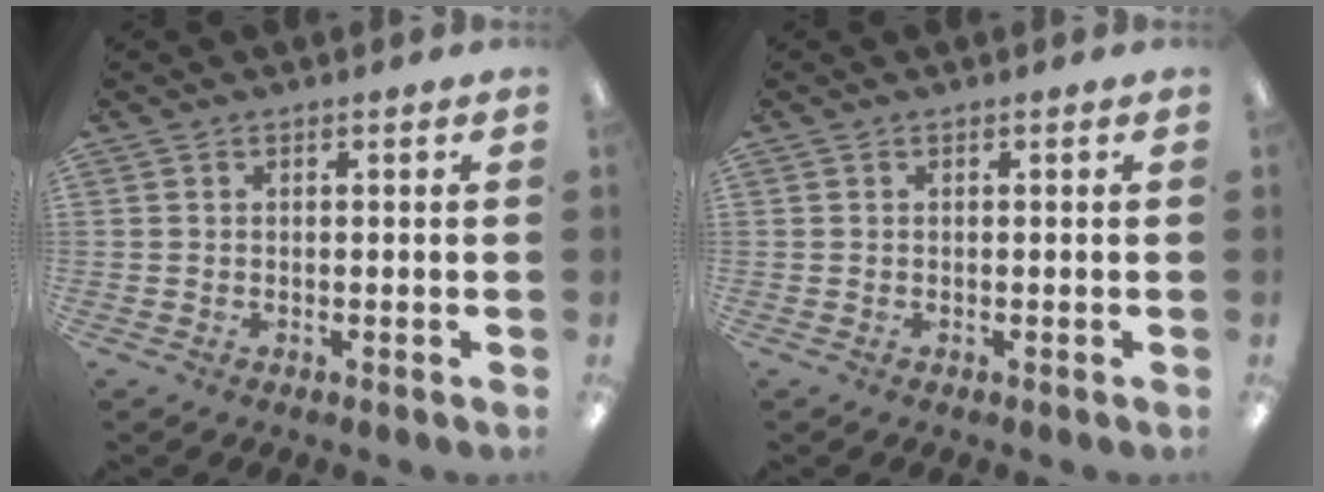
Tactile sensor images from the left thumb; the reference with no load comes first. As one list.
[{"total": 0.0}]